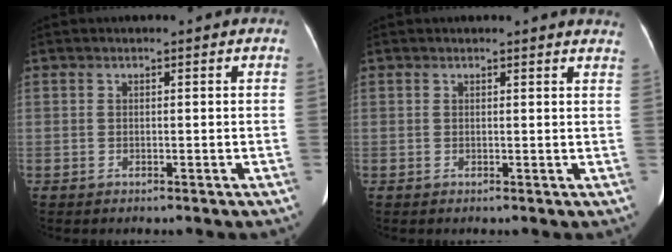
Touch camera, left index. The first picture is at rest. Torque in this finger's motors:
{"motor_torque": [0.18, -1.30, 0.19, 0.06]}